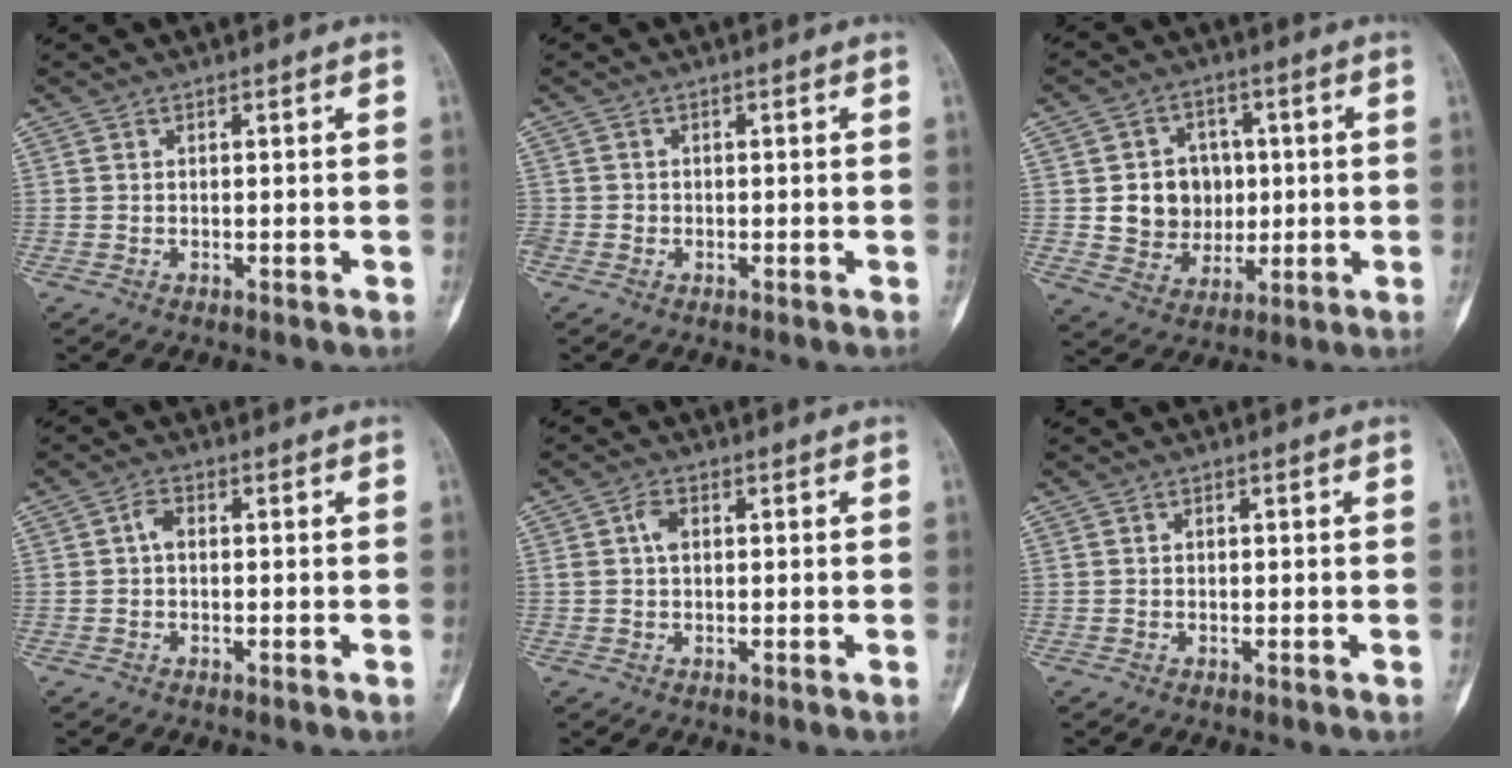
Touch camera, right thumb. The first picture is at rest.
{"total": 1.6, "force": [-0.6, 1.5, 0.4], "torque": [0.000, 0.006, -0.015]}
{"total": 10.7, "force": [0.7, 9.4, 5.1], "torque": [-0.033, 0.003, 0.023]}
{"total": 2.1, "force": [0.0, 1.2, 1.7], "torque": [-0.029, 0.006, -0.007]}
{"total": 2.6, "force": [0.5, 1.6, 2.1], "torque": [-0.042, 0.007, 0.007]}
{"total": 0.0}